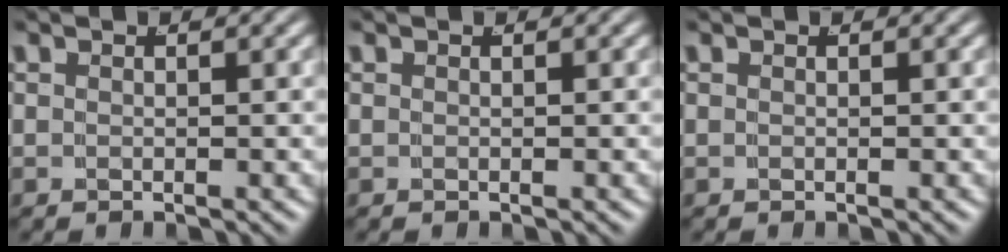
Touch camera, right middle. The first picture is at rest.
{"total": 0.0}
{"total": 0.0}